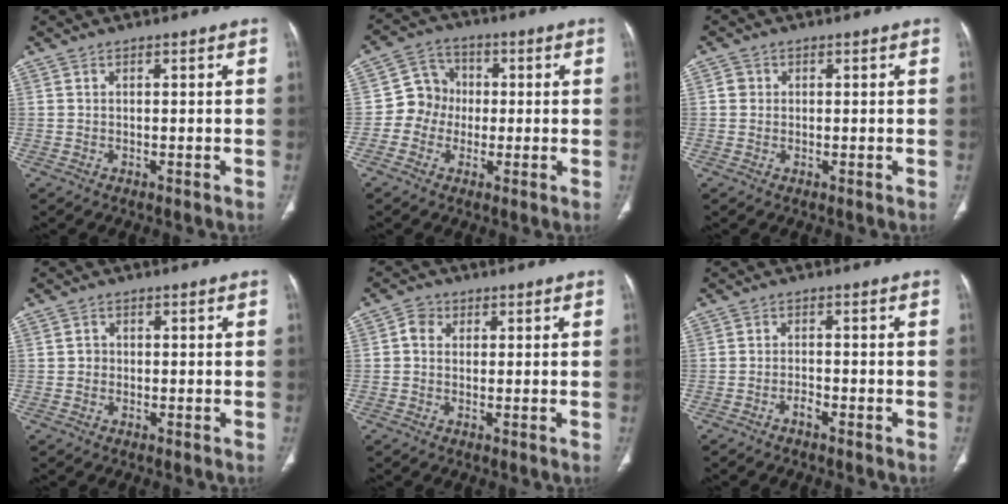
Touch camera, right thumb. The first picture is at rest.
{"total": 7.2, "force": [-0.7, 6.8, 2.4], "torque": [-0.004, 0.018, -0.026]}
{"total": 1.7, "force": [0.3, 1.6, 0.4], "torque": [0.001, 0.002, 0.002]}
{"total": 1.4, "force": [-0.1, 1.3, 0.4], "torque": [0.002, 0.006, -0.004]}
{"total": 3.0, "force": [0.7, 2.5, 1.4], "torque": [-0.009, 0.005, 0.008]}
{"total": 1.8, "force": [-1.4, 0.6, 1.1], "torque": [-0.023, 0.010, -0.026]}